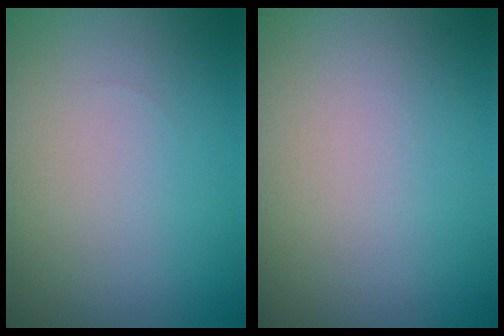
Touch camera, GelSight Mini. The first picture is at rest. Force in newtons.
{"total": 0.0}